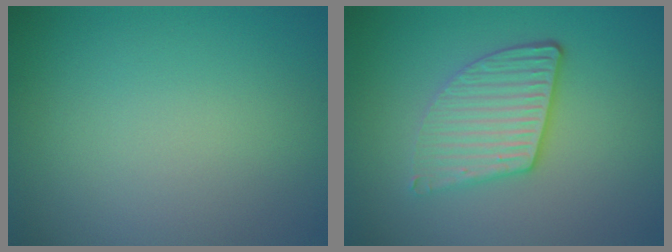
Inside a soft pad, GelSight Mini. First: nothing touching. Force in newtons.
{"total": 3.7, "press": 3.2, "slide": 2.0}